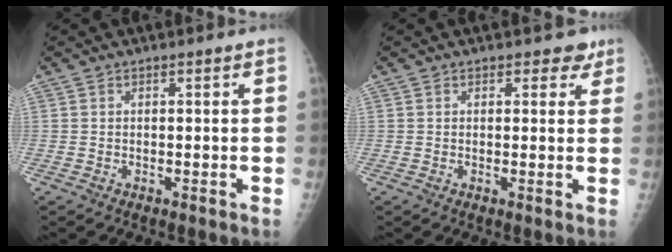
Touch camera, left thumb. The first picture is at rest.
{"total": 2.8, "force": [2.0, 1.8, 0.8], "torque": [0.019, -0.008, 0.018]}